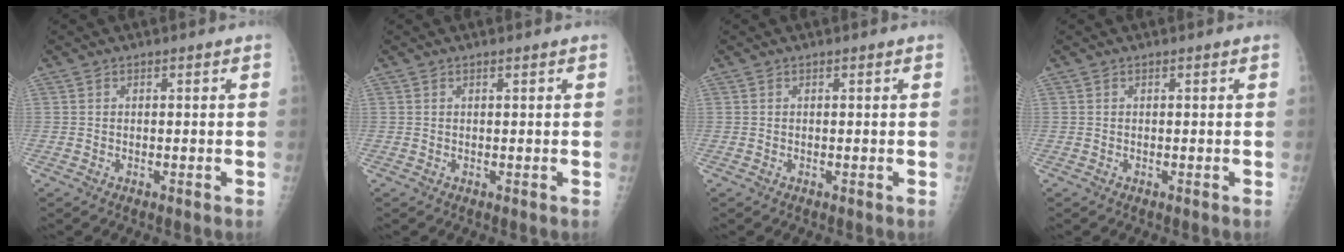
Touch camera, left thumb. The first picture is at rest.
{"total": 0.0}
{"total": 0.0}
{"total": 0.0}